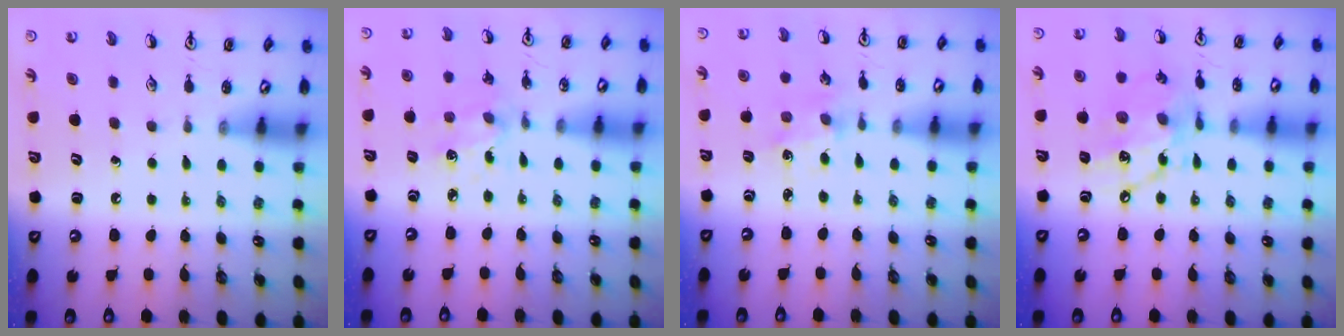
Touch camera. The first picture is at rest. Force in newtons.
{"total": 2.5, "press": 2.4, "slide": 0.7}
{"total": 1.5, "press": 1.4, "slide": 0.1}
{"total": 13.5, "press": 13.4, "slide": 0.8}